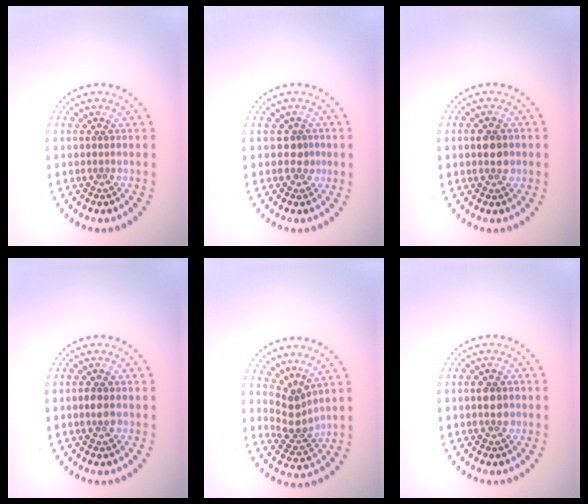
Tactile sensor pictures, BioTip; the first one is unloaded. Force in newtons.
{"total": 1.4, "press": 1.0, "slide": 1.0}
{"total": 2.0, "press": 2.0, "slide": 0.1}
{"total": 1.4, "press": 1.4, "slide": 0.2}
{"total": 2.8, "press": 1.9, "slide": 2.0}
{"total": 2.4, "press": 2.4, "slide": 0.1}